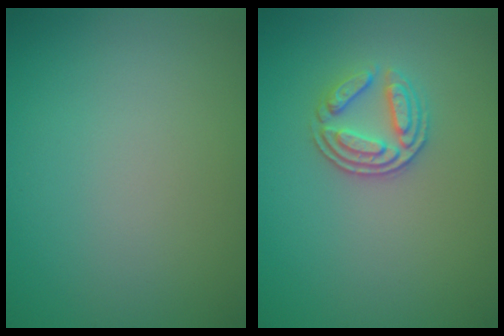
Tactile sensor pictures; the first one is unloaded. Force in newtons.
{"total": 2.9, "press": 2.6, "slide": 1.1}